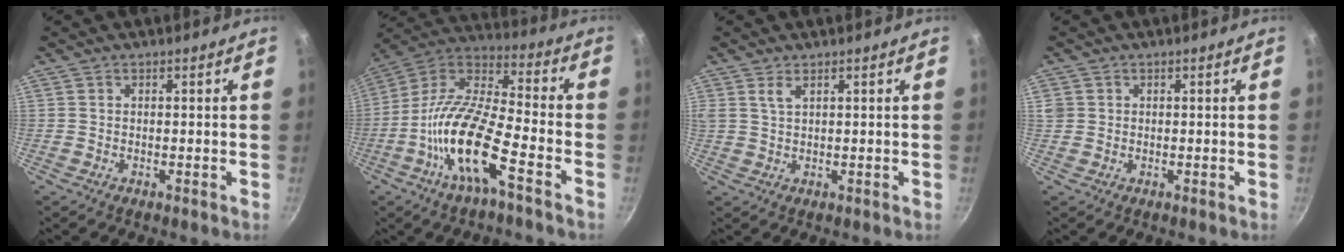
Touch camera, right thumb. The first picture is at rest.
{"total": 17.4, "force": [-7.2, 5.0, 15.0], "torque": [-0.286, 0.049, -0.159]}
{"total": 2.2, "force": [1.2, 0.8, 1.6], "torque": [-0.030, -0.004, 0.026]}
{"total": 2.2, "force": [0.5, 2.0, 0.7], "torque": [-0.010, 0.003, 0.007]}